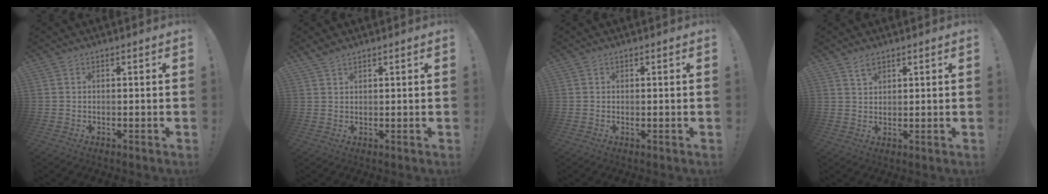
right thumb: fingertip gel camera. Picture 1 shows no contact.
{"total": 2.4, "force": [2.1, 0.8, 0.9], "torque": [-0.013, -0.012, 0.039]}
{"total": 0.0}
{"total": 3.0, "force": [2.3, 1.4, 1.4], "torque": [-0.007, -0.016, 0.039]}